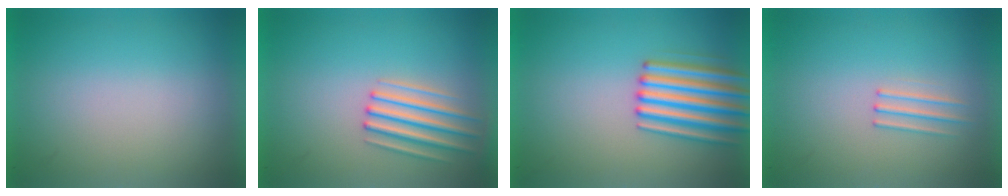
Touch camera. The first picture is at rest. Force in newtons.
{"total": 3.0}
{"total": 4.8}
{"total": 1.2}